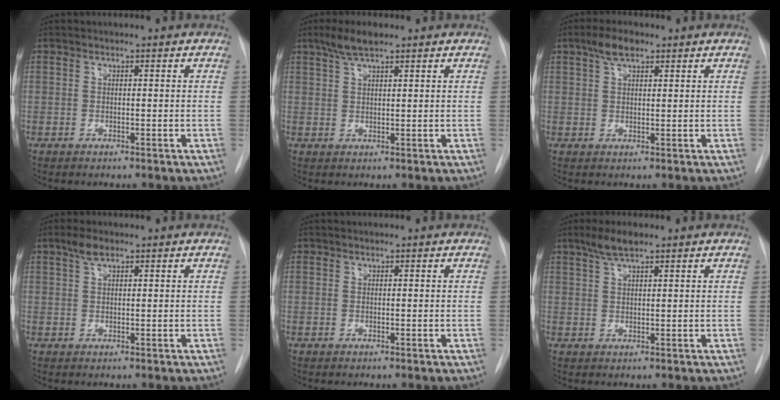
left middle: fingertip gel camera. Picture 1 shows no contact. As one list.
[{"total": 4.0, "force": [2.9, 0.7, 2.7], "torque": [-0.057, 0.010, 0.057]}, {"total": 3.7, "force": [2.4, 1.4, 2.5], "torque": [-0.050, 0.011, 0.044]}, {"total": 2.2, "force": [1.5, 0.8, 1.4], "torque": [-0.031, 0.008, 0.029]}, {"total": 0.0}, {"total": 3.6, "force": [2.7, 0.6, 2.4], "torque": [-0.051, 0.009, 0.053]}]